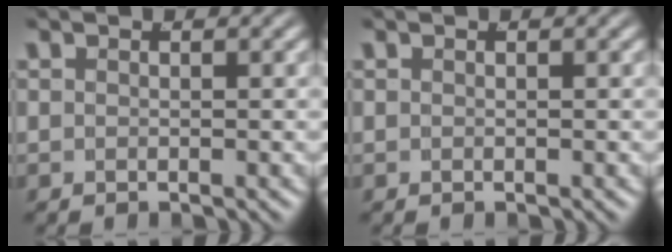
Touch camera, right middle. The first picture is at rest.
{"total": 0.0}